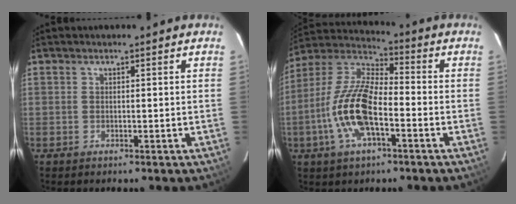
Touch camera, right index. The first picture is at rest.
{"total": 14.9, "force": [-4.7, 5.9, 12.9], "torque": [-0.270, 0.001, -0.095]}